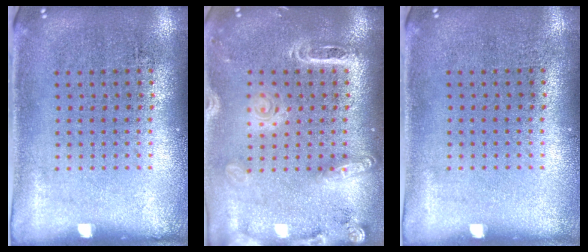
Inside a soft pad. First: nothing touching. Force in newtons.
{"total": 2.0, "press": 1.8, "slide": 0.8}
{"total": 0.0}